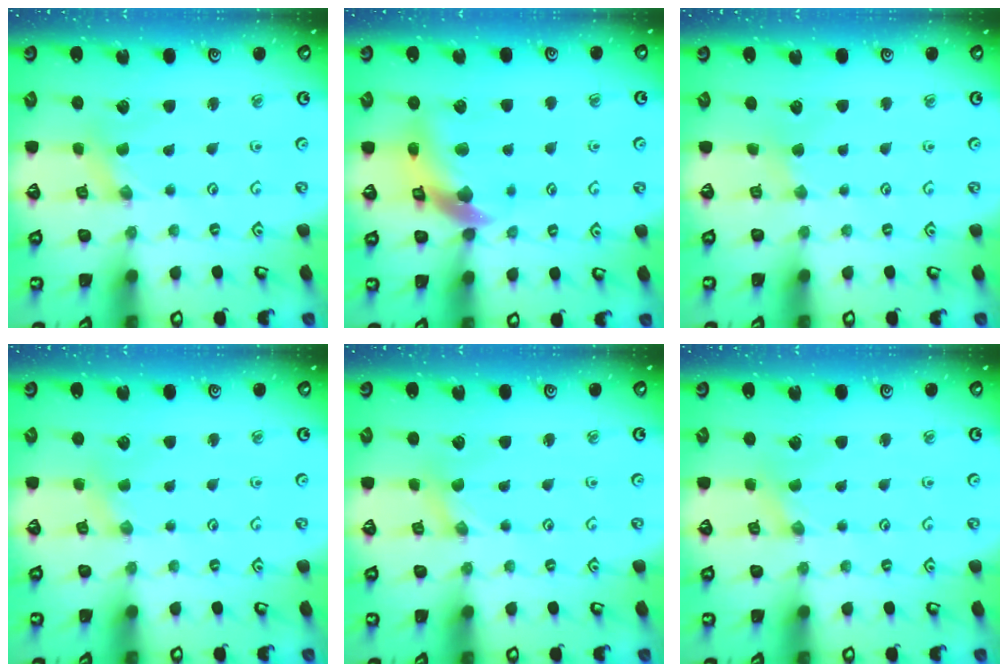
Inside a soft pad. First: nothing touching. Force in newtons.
{"total": 12.2, "press": 12.1, "slide": 1.9}
{"total": 2.2, "press": 2.2, "slide": 0.3}
{"total": 2.0, "press": 2.0, "slide": 0.4}
{"total": 0.0}
{"total": 0.0}